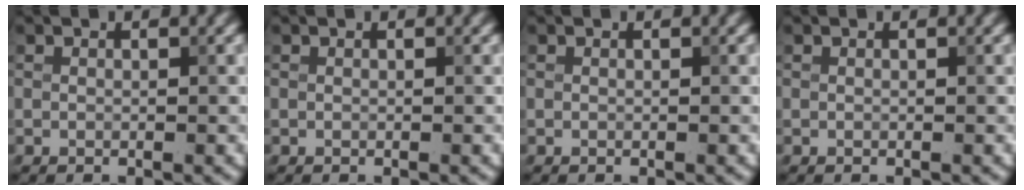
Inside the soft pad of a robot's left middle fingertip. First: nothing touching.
{"total": 0.0}
{"total": 0.0}
{"total": 0.0}